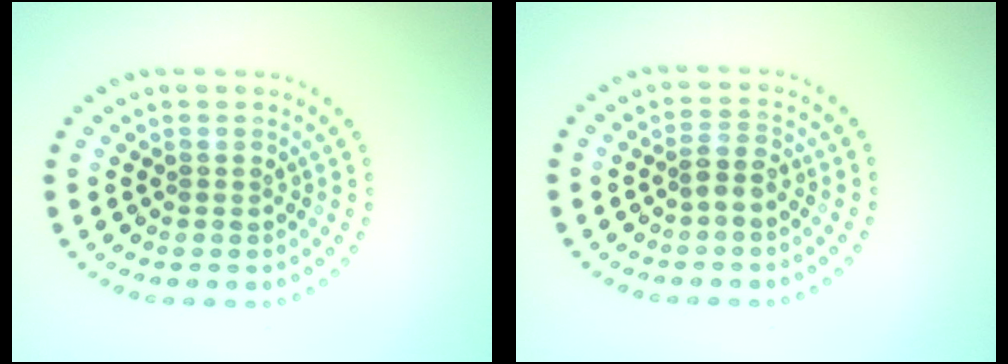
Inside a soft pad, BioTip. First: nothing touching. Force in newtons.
{"total": 1.7, "press": 1.5, "slide": 0.9}